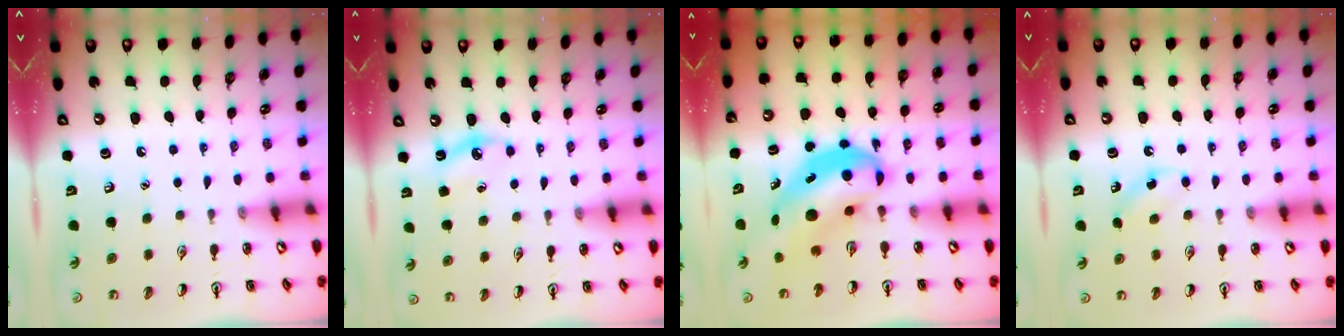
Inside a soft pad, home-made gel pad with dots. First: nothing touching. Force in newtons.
{"total": 4.9, "press": 4.7, "slide": 1.6}
{"total": 7.9, "press": 7.7, "slide": 1.6}
{"total": 2.6, "press": 2.4, "slide": 0.8}